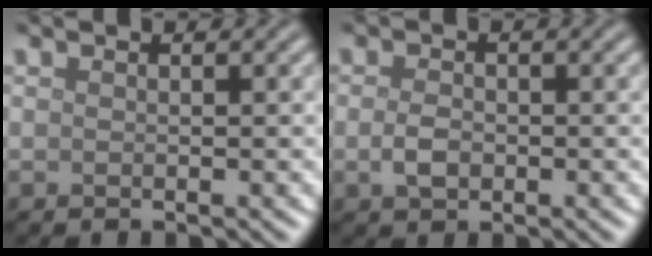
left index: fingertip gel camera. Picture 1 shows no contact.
{"total": 1.9, "force": [-0.4, 1.3, 1.3], "torque": [-0.029, 0.000, -0.009]}